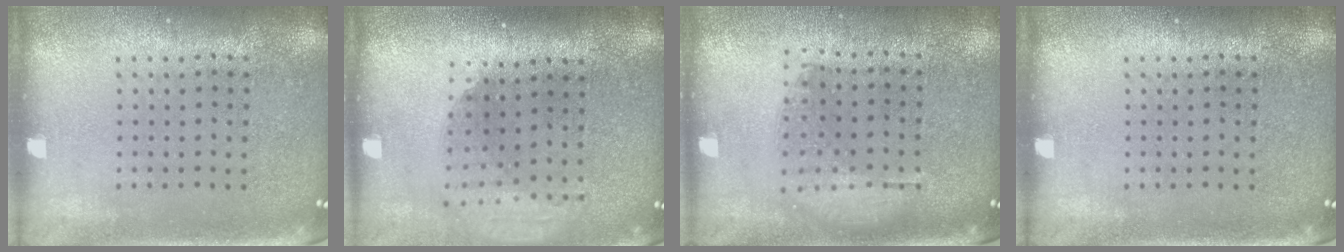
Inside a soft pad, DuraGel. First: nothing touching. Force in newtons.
{"total": 1.9, "press": 1.5, "slide": 1.3}
{"total": 1.1, "press": 1.0, "slide": 0.4}
{"total": 0.0}